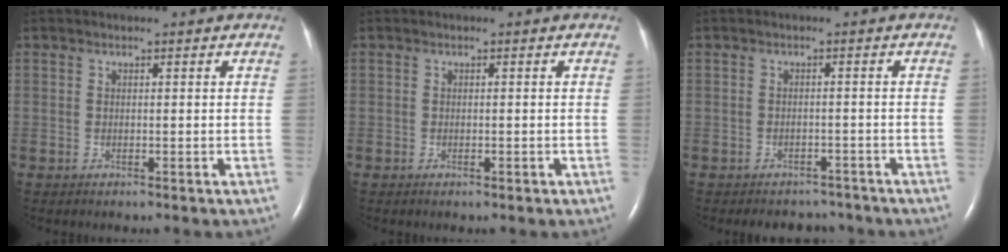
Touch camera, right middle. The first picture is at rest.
{"total": 0.8, "force": [-0.4, 0.2, 0.6], "torque": [-0.013, -0.001, -0.002]}
{"total": 5.3, "force": [-4.8, 2.3, 0.5], "torque": [-0.006, 0.006, -0.054]}